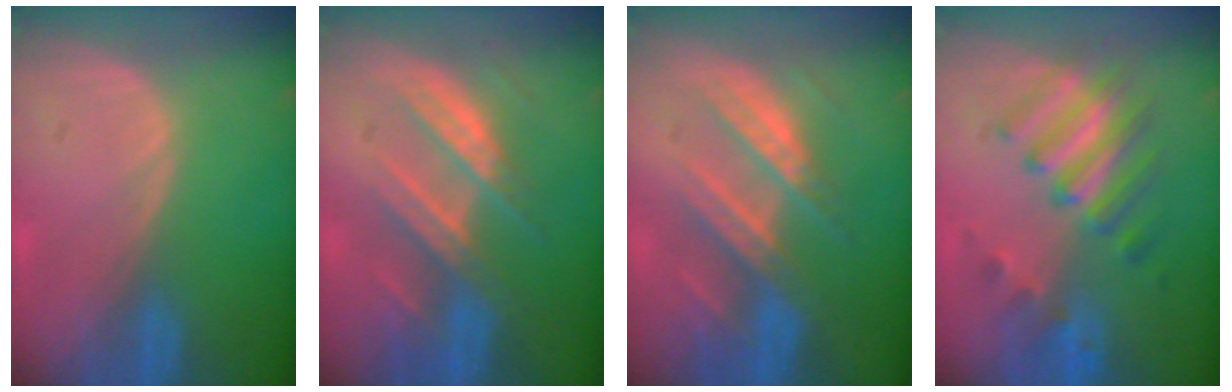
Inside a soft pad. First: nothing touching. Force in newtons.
{"total": 7.9, "press": 7.3, "slide": 2.9}
{"total": 8.8, "press": 7.8, "slide": 4.0}
{"total": 7.6, "press": 7.5, "slide": 1.0}